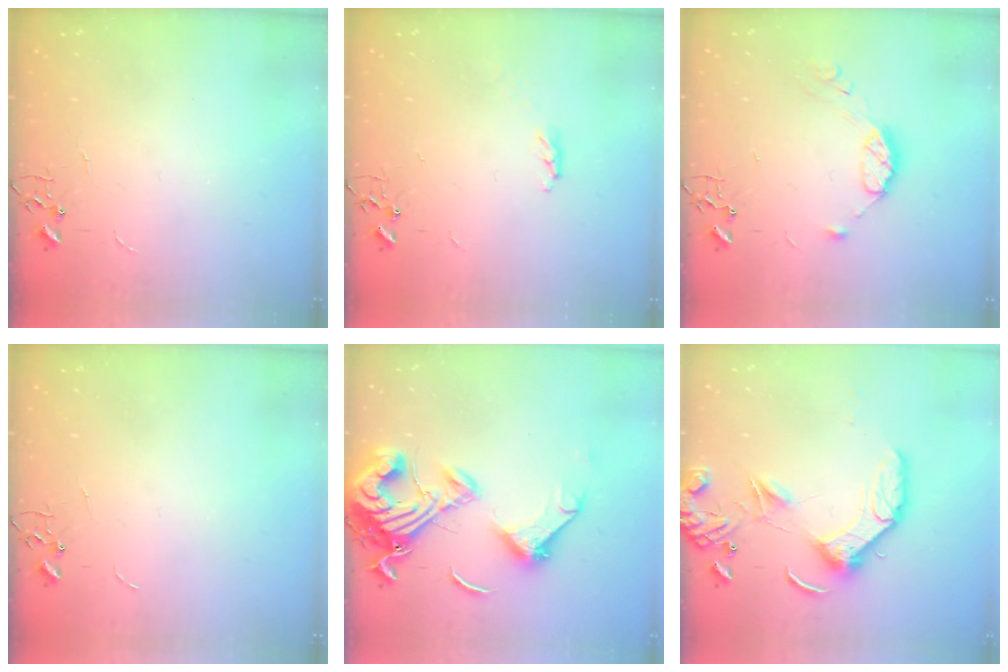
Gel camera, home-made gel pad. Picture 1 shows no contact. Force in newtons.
{"total": 3.4, "press": 3.4, "slide": 0.5}
{"total": 9.2, "press": 9.2, "slide": 0.7}
{"total": 0.0}
{"total": 20.7, "press": 20.6, "slide": 1.8}
{"total": 13.1, "press": 12.9, "slide": 2.6}